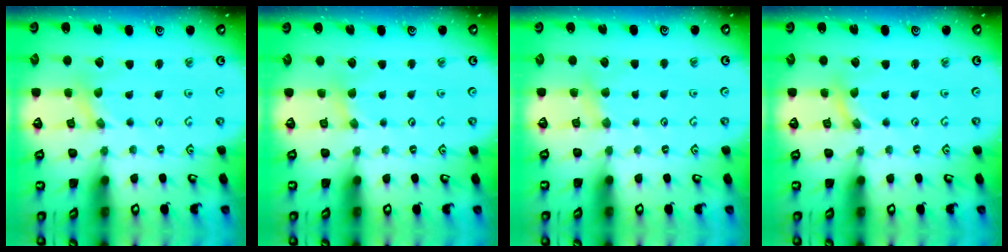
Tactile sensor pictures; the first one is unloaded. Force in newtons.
{"total": 2.2, "press": 2.2, "slide": 0.4}
{"total": 3.8, "press": 3.7, "slide": 0.6}
{"total": 0.0}